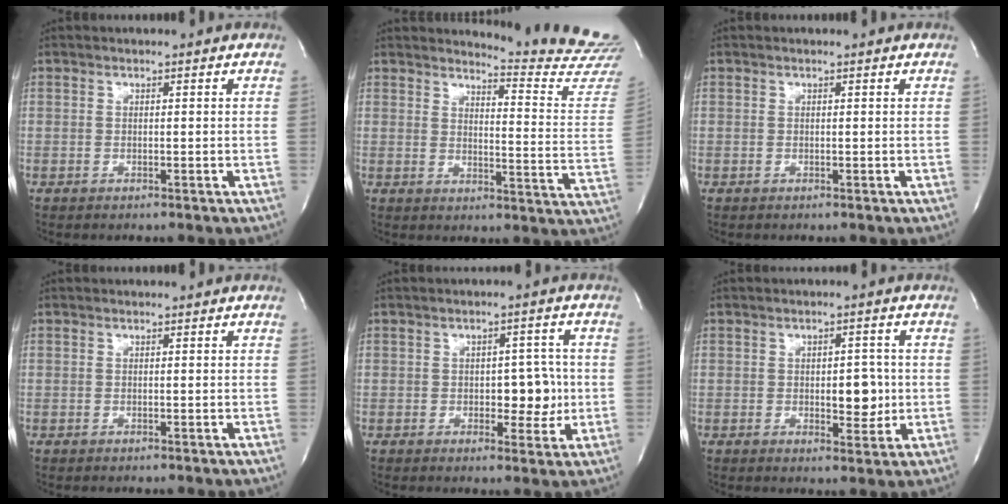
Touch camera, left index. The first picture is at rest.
{"total": 16.1, "force": [16.0, -1.3, 1.3], "torque": [-0.010, -0.160, 0.160]}
{"total": 0.0}
{"total": 0.0}
{"total": 5.2, "force": [-0.7, 2.9, 4.3], "torque": [-0.046, 0.006, -0.007]}
{"total": 4.8, "force": [-0.5, 2.3, 4.1], "torque": [-0.049, -0.005, -0.004]}